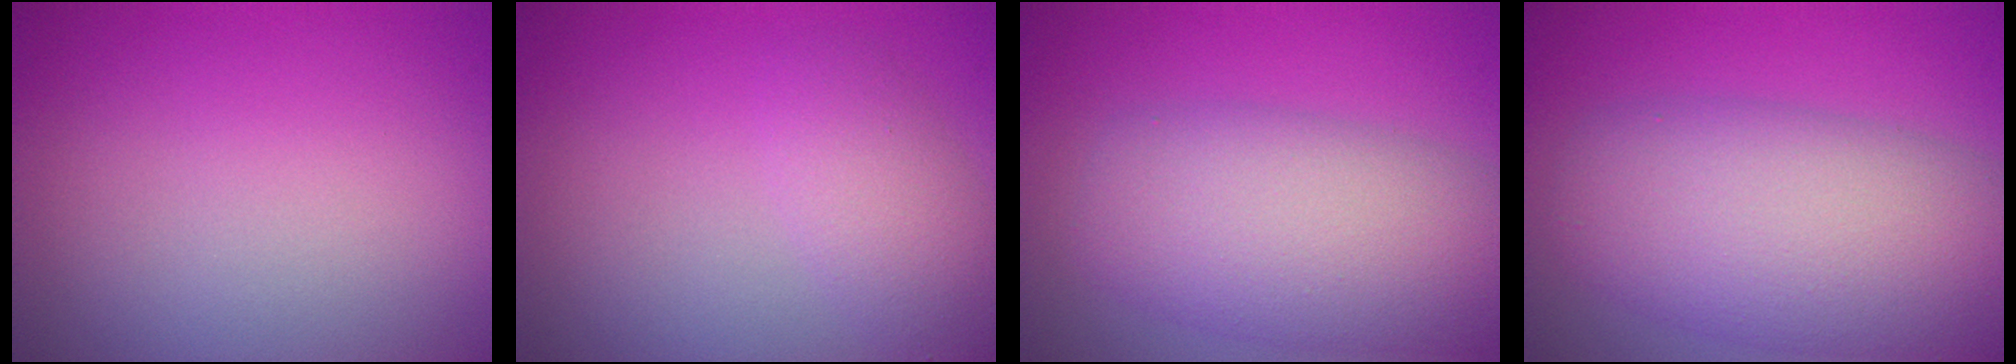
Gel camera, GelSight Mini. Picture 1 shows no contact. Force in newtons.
{"total": 2.6, "press": 2.6, "slide": 0.2}
{"total": 8.5, "press": 8.5, "slide": 0.2}
{"total": 10.0, "press": 10.0, "slide": 0.9}